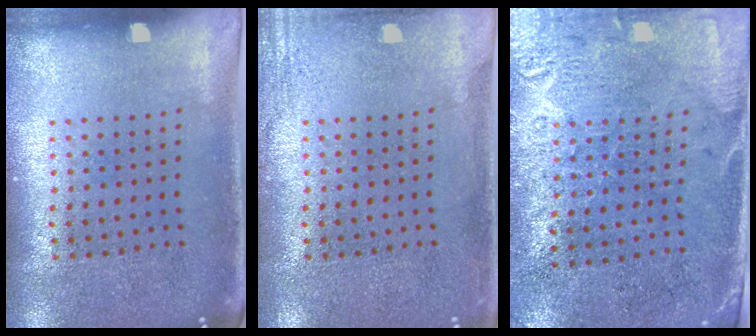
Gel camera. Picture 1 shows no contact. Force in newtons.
{"total": 1.8, "press": 1.8, "slide": 0.2}
{"total": 2.7, "press": 2.4, "slide": 1.3}